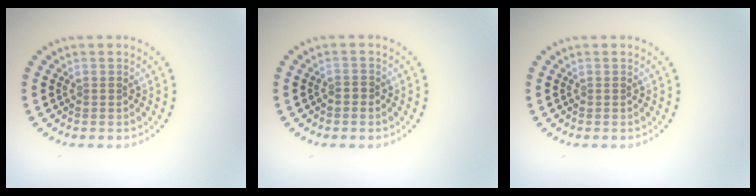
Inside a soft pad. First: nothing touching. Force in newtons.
{"total": 0.5, "press": 0.3, "slide": 0.4}
{"total": 0.0}